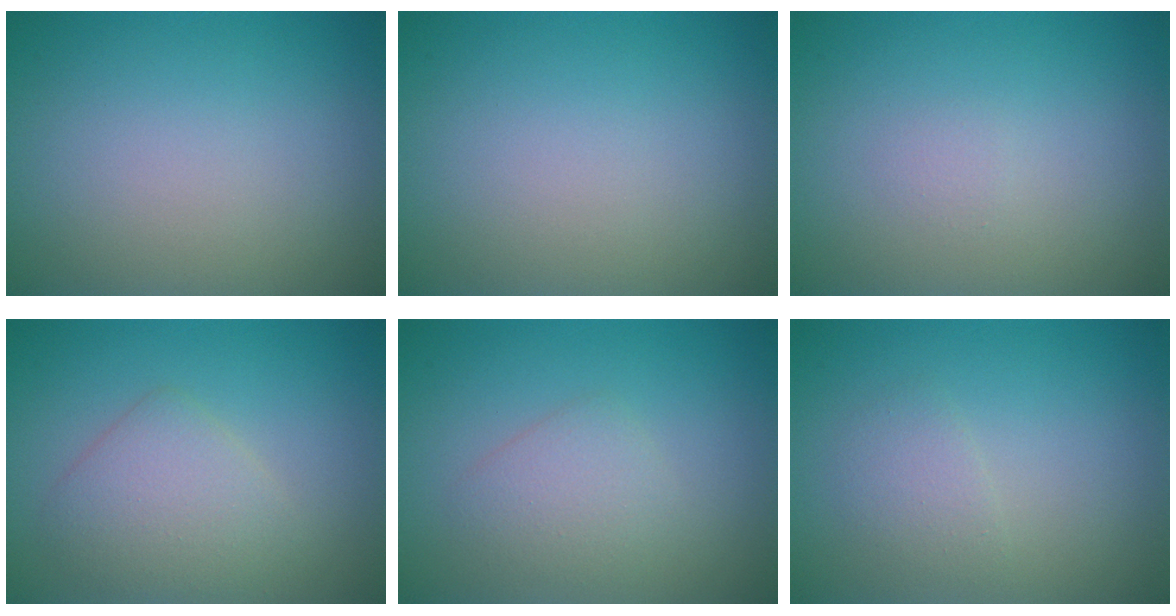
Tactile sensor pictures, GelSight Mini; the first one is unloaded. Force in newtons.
{"total": 0.0}
{"total": 0.5, "press": 0.5, "slide": 0.1}
{"total": 3.3, "press": 3.3, "slide": 0.2}
{"total": 2.1, "press": 2.1, "slide": 0.0}
{"total": 1.5, "press": 1.5, "slide": 0.0}